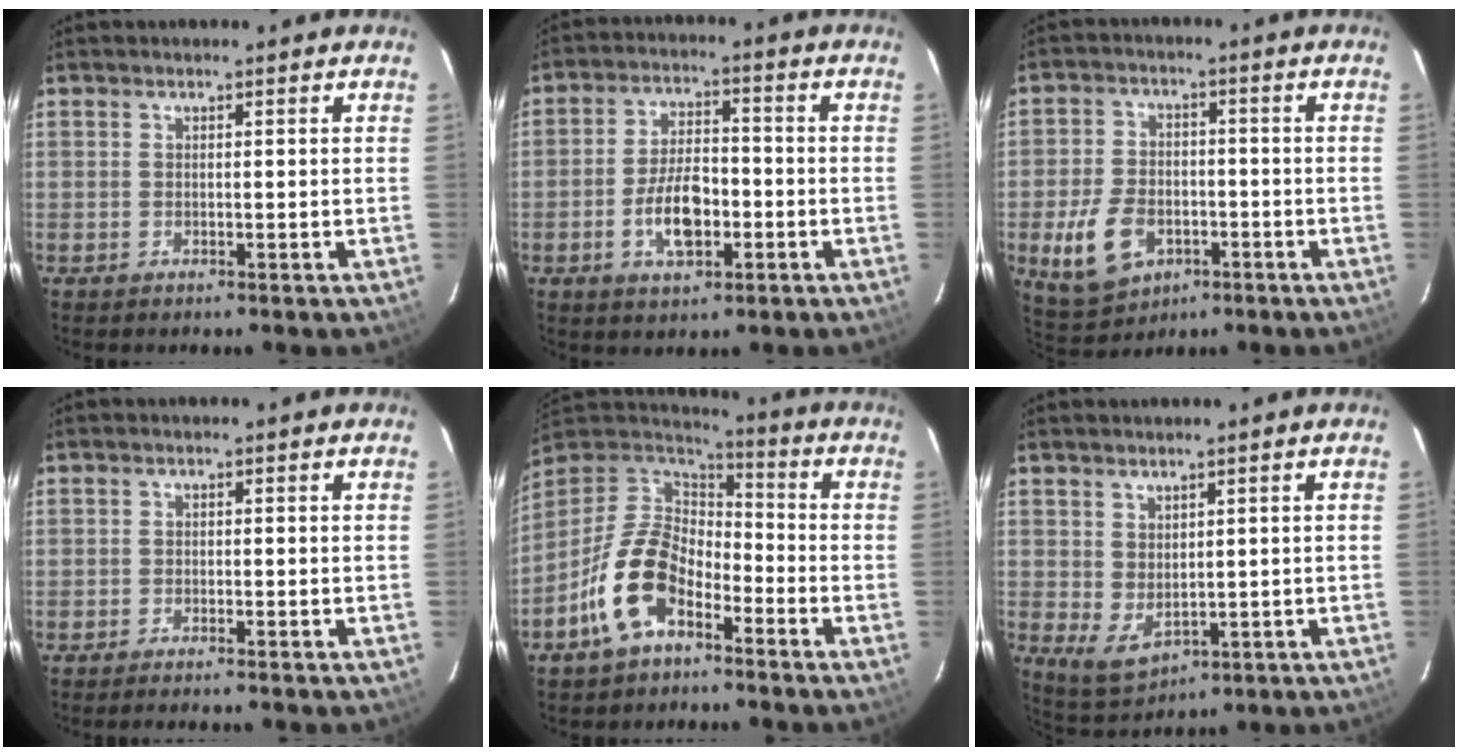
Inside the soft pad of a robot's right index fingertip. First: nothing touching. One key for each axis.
{"total": 9.0, "fx": -2.9, "fy": 4.5, "fz": 7.2, "tx": -0.140, "ty": 0.008, "tz": -0.045}
{"total": 10.8, "fx": -4.1, "fy": 7.4, "fz": 6.7, "tx": -0.160, "ty": -0.003, "tz": -0.062}
{"total": 3.0, "fx": -2.7, "fy": 0.1, "fz": 1.3, "tx": -0.028, "ty": -0.008, "tz": -0.047}
{"total": 13.8, "fx": -7.1, "fy": 7.9, "fz": 8.9, "tx": -0.189, "ty": 0.010, "tz": -0.139}
{"total": 4.7, "fx": 1.1, "fy": 3.3, "fz": 3.2, "tx": -0.059, "ty": -0.006, "tz": 0.036}